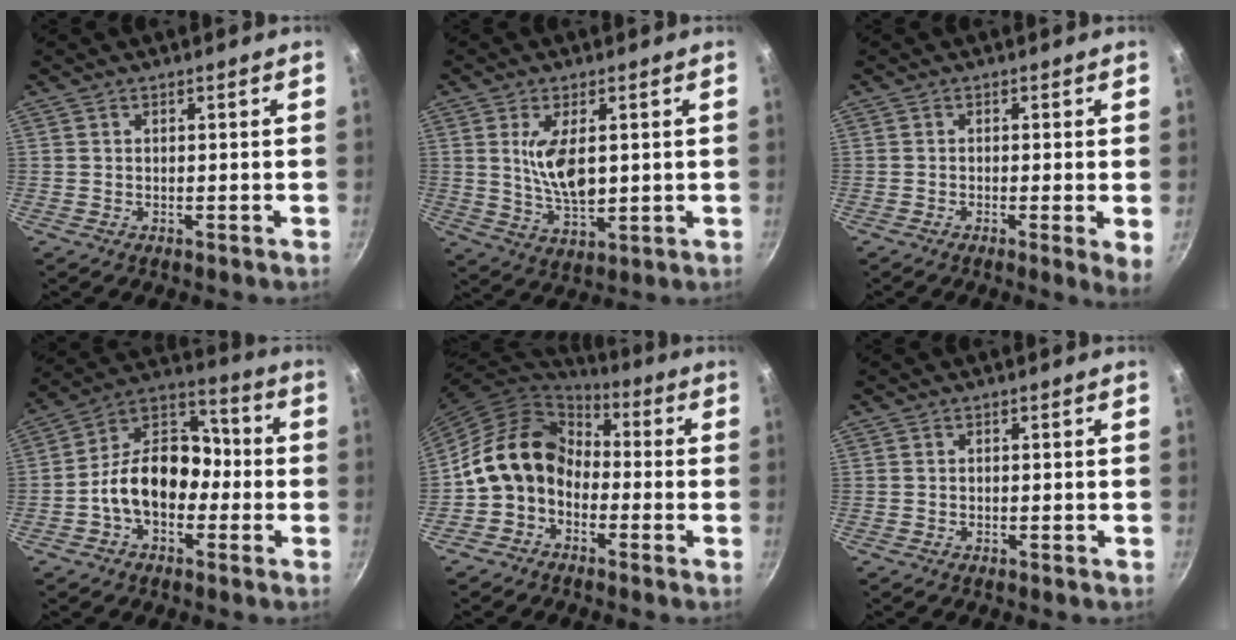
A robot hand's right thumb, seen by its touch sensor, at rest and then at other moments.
{"total": 9.0, "force": [1.4, 4.1, 7.9], "torque": [-0.137, -0.020, 0.034]}
{"total": 3.9, "force": [-0.5, 0.5, 3.8], "torque": [-0.049, -0.008, -0.010]}
{"total": 14.6, "force": [-3.0, 10.3, 9.9], "torque": [-0.112, 0.058, -0.072]}
{"total": 13.2, "force": [-2.5, 10.5, 7.5], "torque": [-0.101, 0.054, -0.069]}
{"total": 0.0}